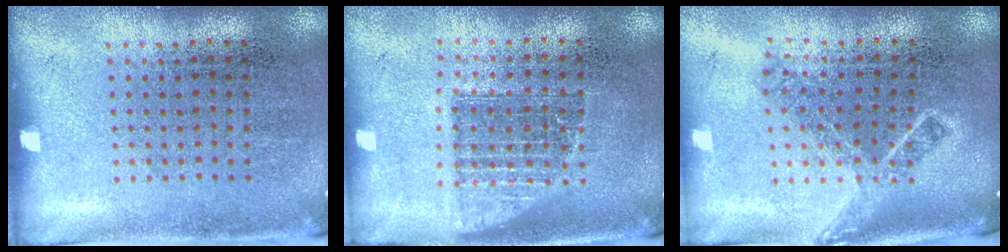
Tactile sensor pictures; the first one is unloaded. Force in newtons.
{"total": 1.3, "press": 1.1, "slide": 0.7}
{"total": 1.9, "press": 1.3, "slide": 1.4}